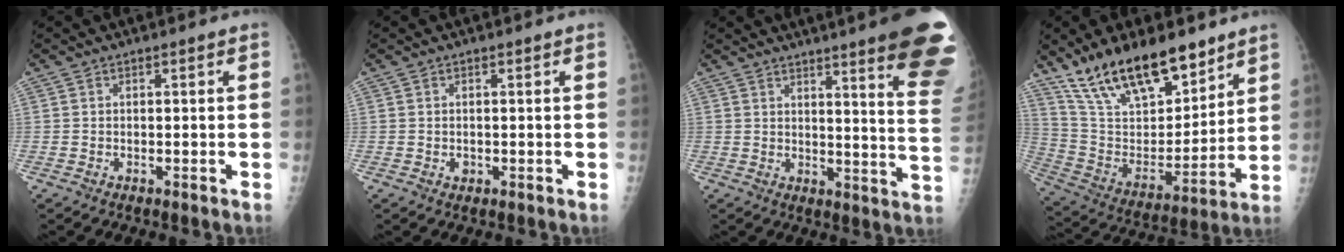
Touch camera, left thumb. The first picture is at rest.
{"total": 1.0, "force": [0.0, 0.9, 0.4], "torque": [-0.004, 0.000, 0.002]}
{"total": 19.4, "force": [13.1, 1.5, 14.2], "torque": [-0.153, -0.081, 0.150]}
{"total": 21.7, "force": [15.7, 8.5, 12.3], "torque": [-0.174, -0.066, 0.286]}